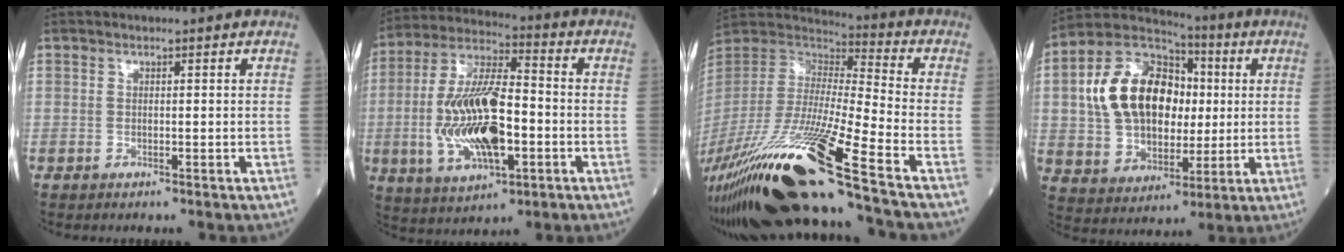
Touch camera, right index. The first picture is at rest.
{"total": 16.6, "force": [-3.1, 5.7, 15.3], "torque": [-0.313, 0.004, -0.054]}
{"total": 26.8, "force": [-18.1, -0.6, 19.7], "torque": [-0.402, -0.066, -0.341]}
{"total": 17.0, "force": [2.2, 11.3, 12.5], "torque": [-0.256, 0.044, 0.040]}